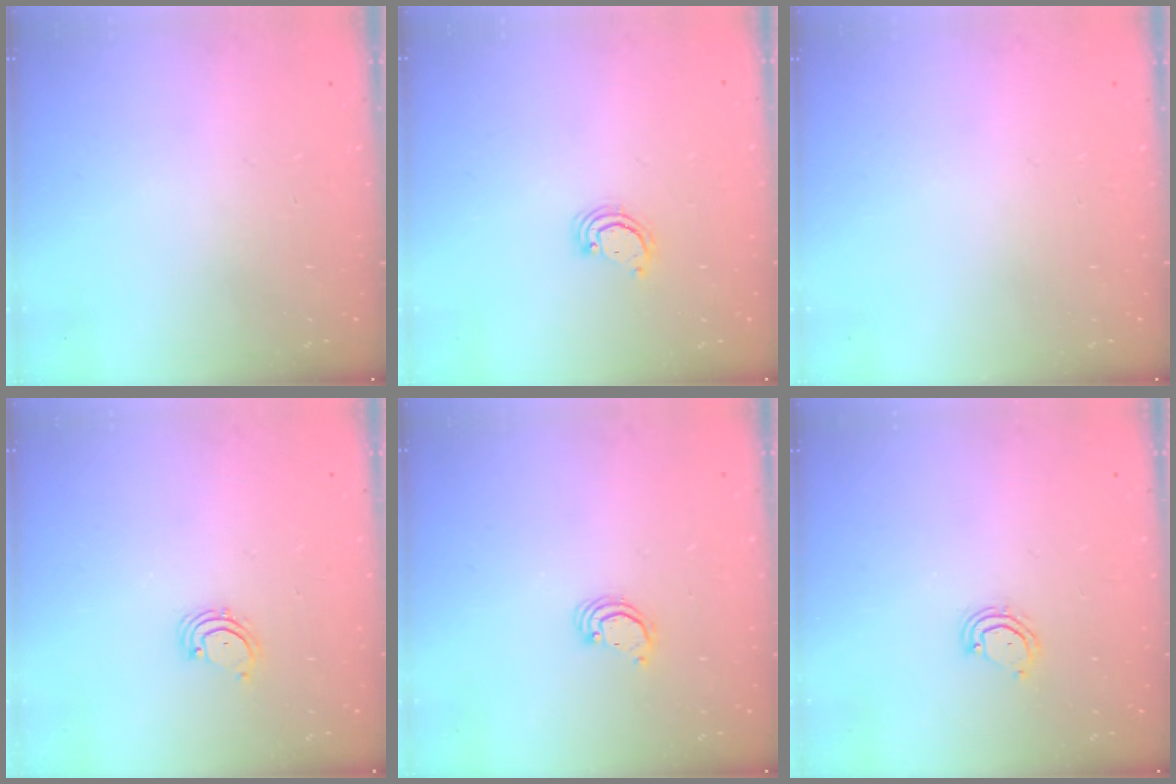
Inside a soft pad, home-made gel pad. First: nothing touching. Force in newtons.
{"total": 2.9, "press": 2.8, "slide": 0.3}
{"total": 0.0}
{"total": 2.3, "press": 2.3, "slide": 0.5}
{"total": 2.3, "press": 2.3, "slide": 0.3}
{"total": 3.9, "press": 3.9, "slide": 0.3}